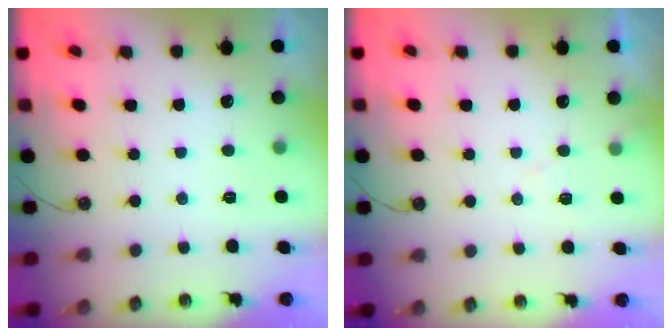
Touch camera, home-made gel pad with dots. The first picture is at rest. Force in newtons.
{"total": 4.7, "press": 4.7, "slide": 0.7}